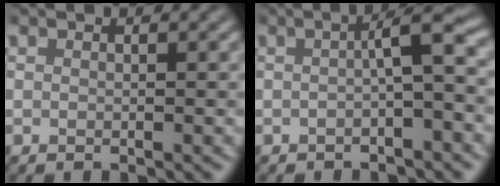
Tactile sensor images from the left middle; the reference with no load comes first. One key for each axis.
{"total": 3.3, "fx": -0.3, "fy": 0.4, "fz": 3.2, "tx": -0.049, "ty": 0.015, "tz": -0.008}